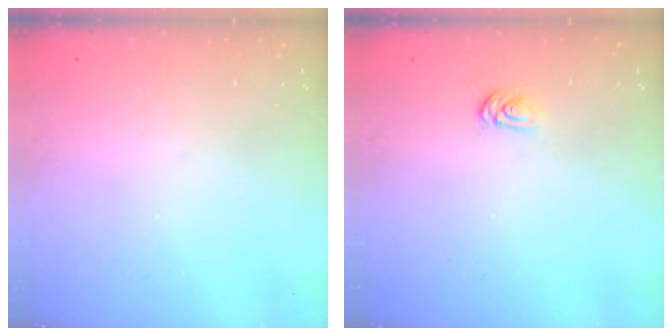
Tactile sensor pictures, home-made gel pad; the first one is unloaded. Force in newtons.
{"total": 2.0, "press": 2.0, "slide": 0.3}